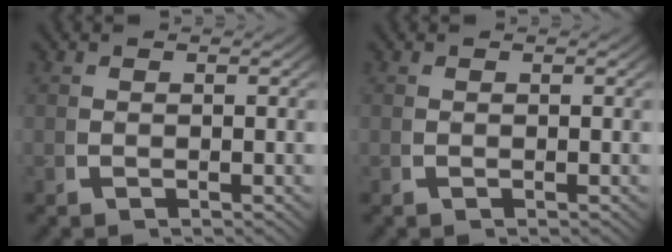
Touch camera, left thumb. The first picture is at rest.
{"total": 0.0}